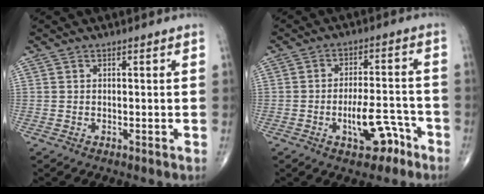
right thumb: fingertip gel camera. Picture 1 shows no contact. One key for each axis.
{"total": 8.4, "fx": -4.3, "fy": 3.9, "fz": 6.1, "tx": -0.082, "ty": 0.041, "tz": -0.063}